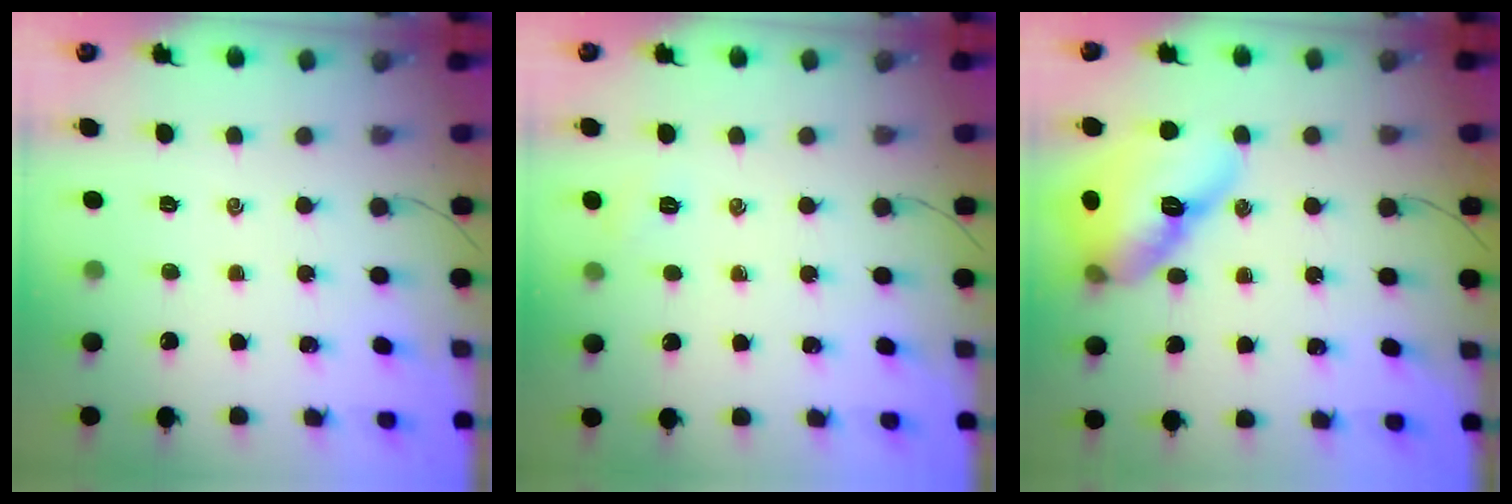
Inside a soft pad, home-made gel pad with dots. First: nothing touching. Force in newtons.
{"total": 3.8, "press": 3.6, "slide": 1.2}
{"total": 16.7, "press": 16.0, "slide": 4.9}